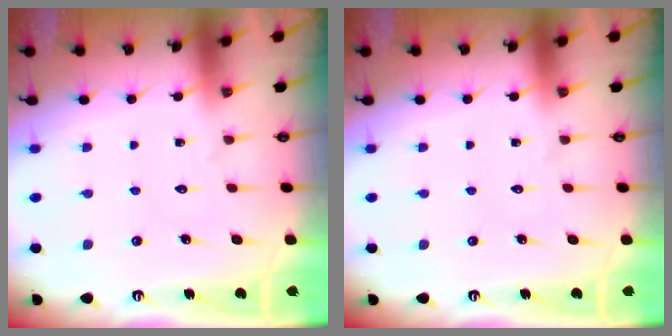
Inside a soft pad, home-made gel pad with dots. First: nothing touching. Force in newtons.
{"total": 0.0}